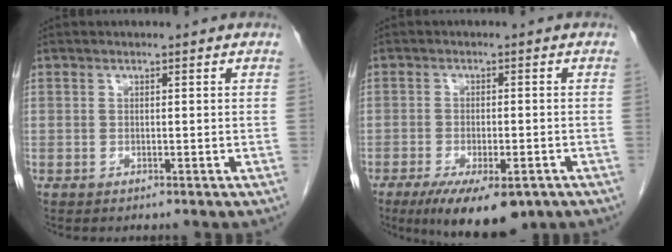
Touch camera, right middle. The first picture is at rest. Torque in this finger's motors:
{"motor_torque": [1.31, -0.82, 0.20, 0.07]}